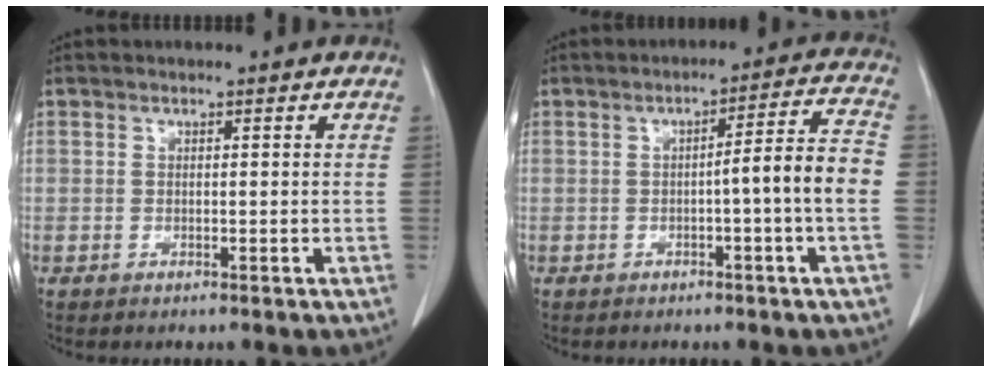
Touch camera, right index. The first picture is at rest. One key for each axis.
{"total": 7.1, "fx": -1.5, "fy": -0.9, "fz": 6.9, "tx": -0.096, "ty": 0.014, "tz": -0.021}